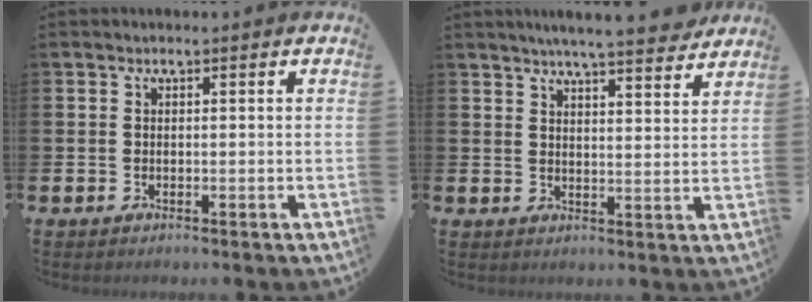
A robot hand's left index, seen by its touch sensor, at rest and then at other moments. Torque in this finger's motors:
{"motor_torque": [0.18, -0.56, 0.81, 0.21]}